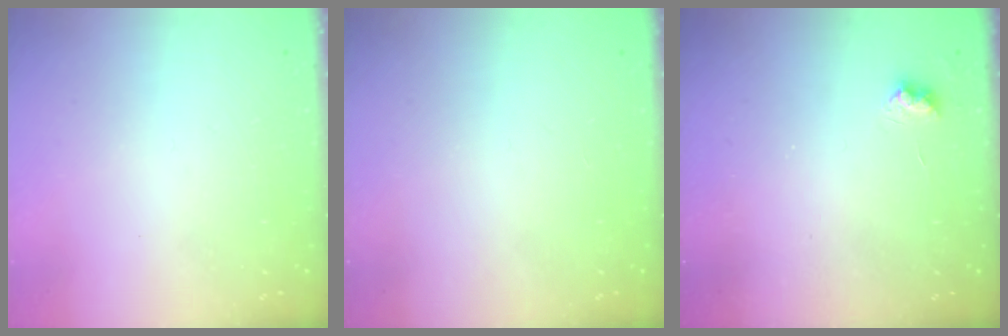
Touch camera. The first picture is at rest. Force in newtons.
{"total": 1.4, "press": 1.2, "slide": 0.8}
{"total": 3.6, "press": 3.5, "slide": 0.6}